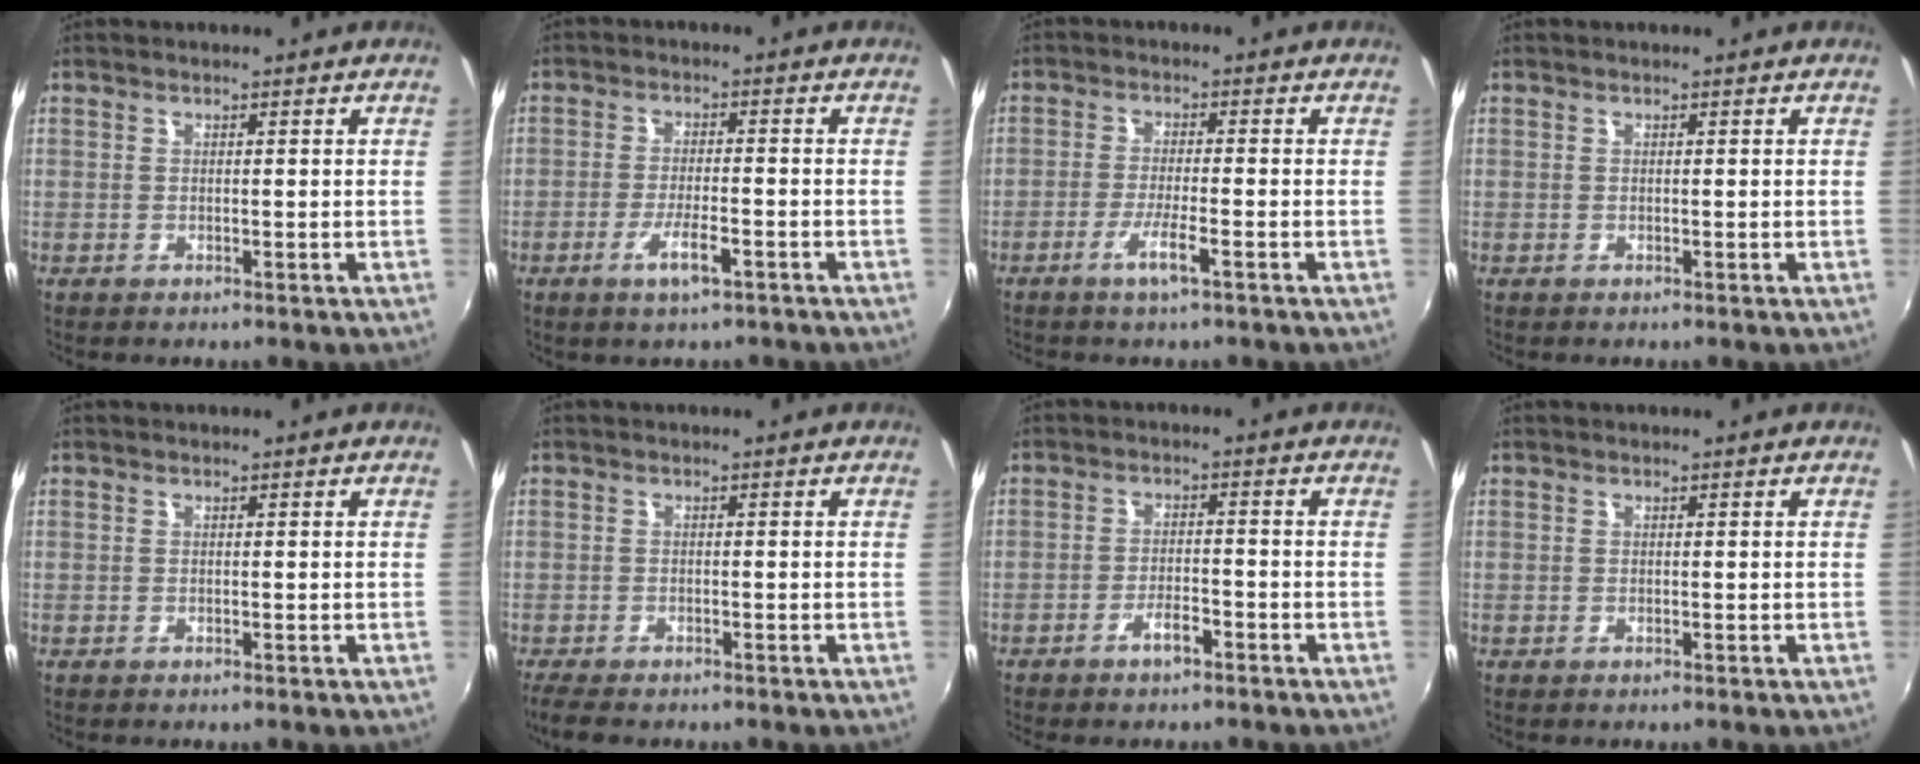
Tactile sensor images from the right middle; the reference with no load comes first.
{"total": 5.1, "force": [-3.0, 1.2, 3.9], "torque": [-0.082, -0.009, -0.052]}
{"total": 4.1, "force": [-2.6, 0.0, 3.2], "torque": [-0.071, -0.007, -0.050]}
{"total": 0.0}
{"total": 0.0}
{"total": 4.3, "force": [-3.6, 1.2, 2.2], "torque": [-0.053, -0.025, -0.066]}
{"total": 3.4, "force": [-2.5, 1.1, 2.1], "torque": [-0.050, 0.001, -0.043]}
{"total": 0.0}